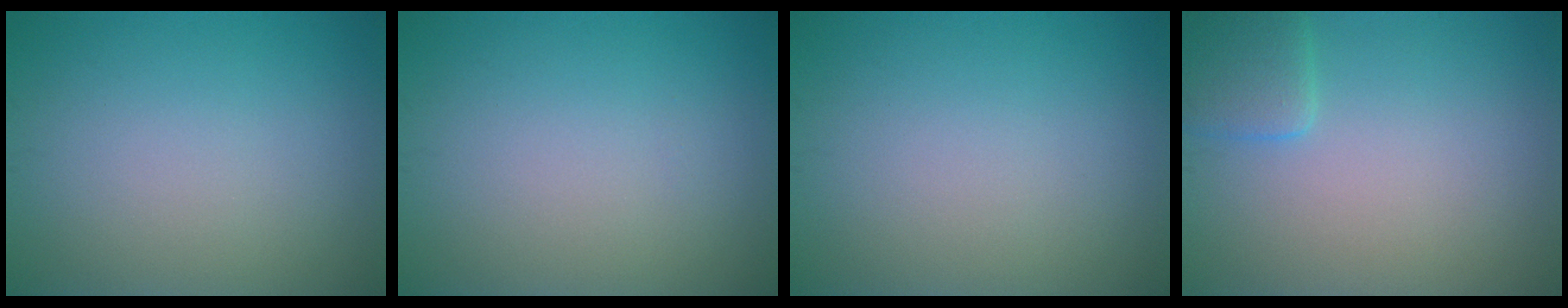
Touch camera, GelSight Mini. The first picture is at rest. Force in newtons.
{"total": 0.0}
{"total": 0.0}
{"total": 2.4, "press": 2.4, "slide": 0.3}